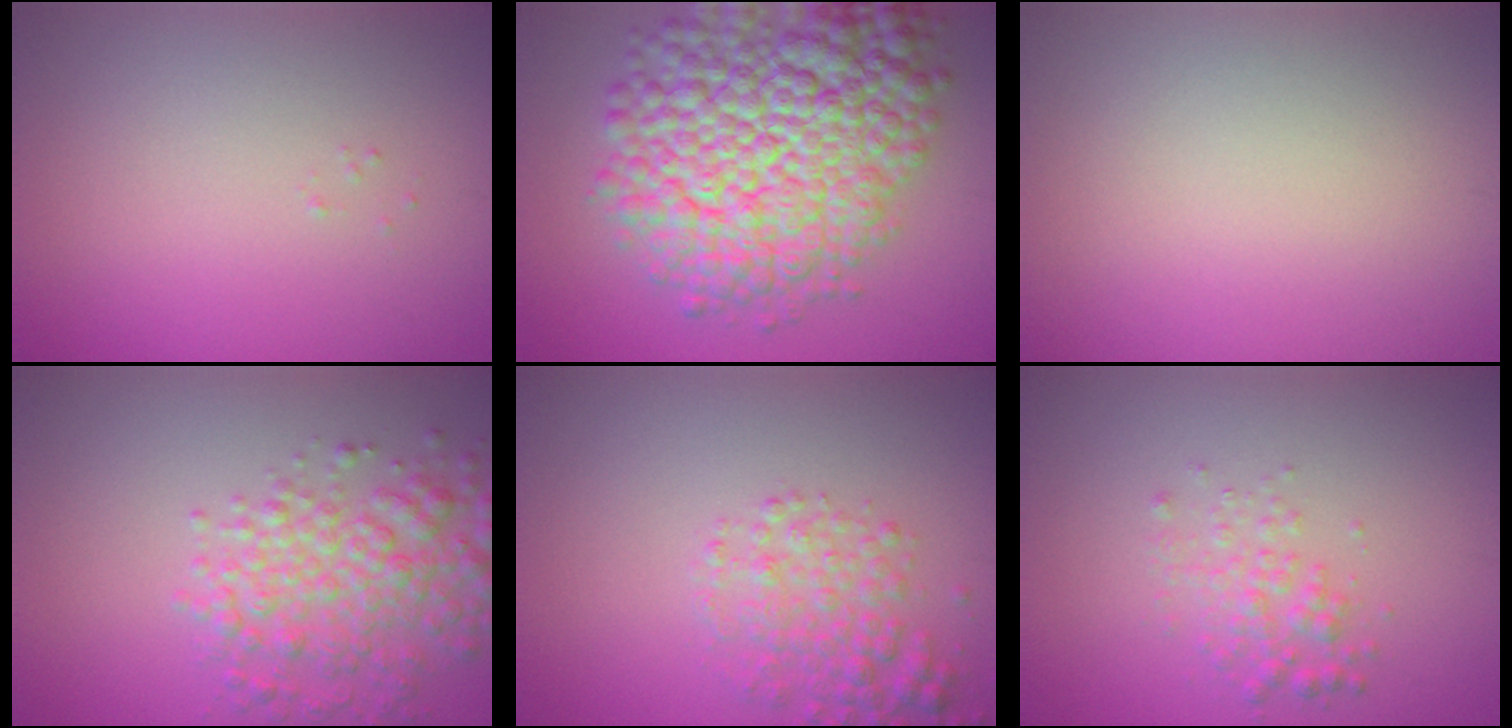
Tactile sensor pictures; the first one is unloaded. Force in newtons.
{"total": 12.9, "press": 12.9, "slide": 0.5}
{"total": 0.0}
{"total": 5.0, "press": 5.0, "slide": 0.1}
{"total": 3.4, "press": 3.4, "slide": 0.1}
{"total": 2.1, "press": 2.1, "slide": 0.0}